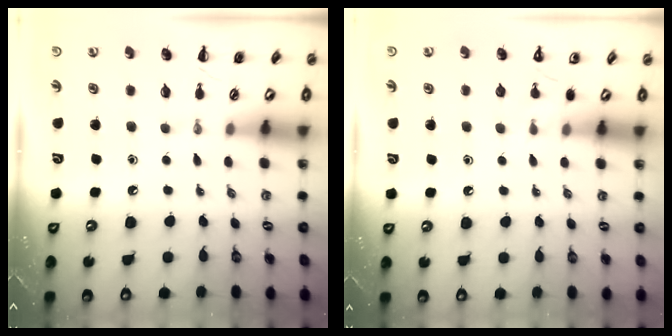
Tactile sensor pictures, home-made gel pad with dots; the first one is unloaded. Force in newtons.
{"total": 3.5, "press": 3.3, "slide": 1.3}